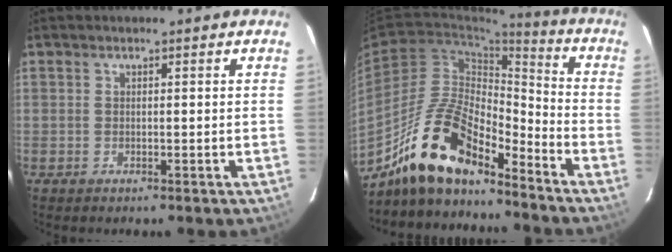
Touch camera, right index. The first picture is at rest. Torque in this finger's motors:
{"motor_torque": [0.94, -0.94, 0.97, 0.21]}